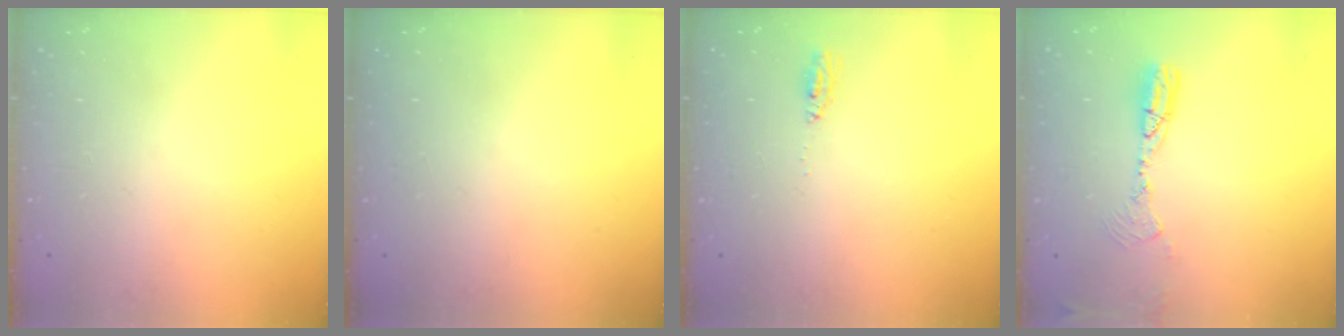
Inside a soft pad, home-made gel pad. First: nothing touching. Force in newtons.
{"total": 0.0}
{"total": 4.8, "press": 2.7, "slide": 4.0}
{"total": 9.2, "press": 9.0, "slide": 2.2}